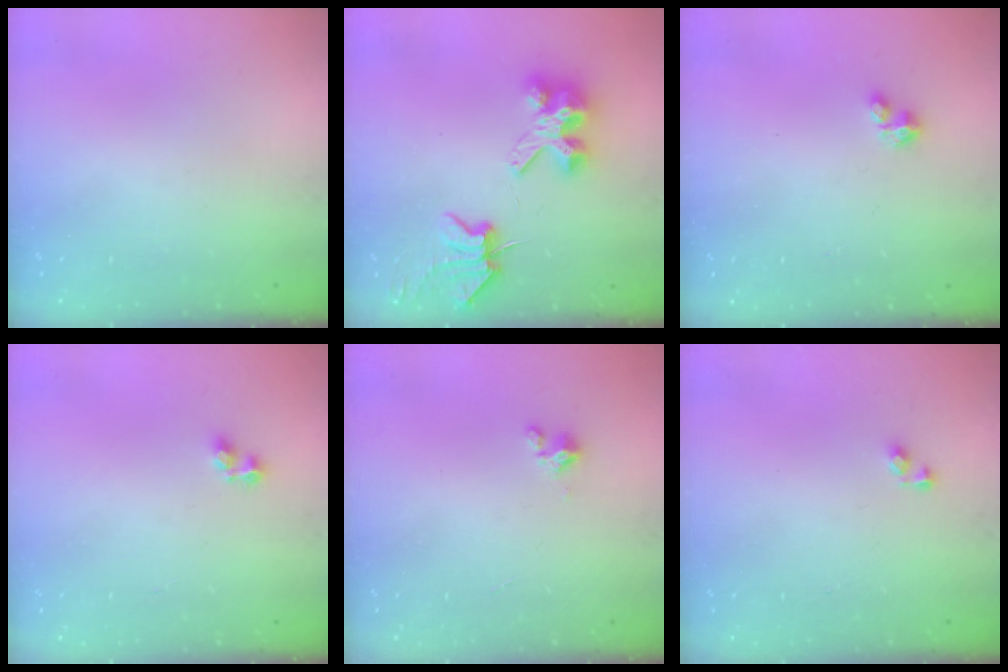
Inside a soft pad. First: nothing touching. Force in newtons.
{"total": 6.7, "press": 6.7, "slide": 0.9}
{"total": 1.6, "press": 1.6, "slide": 0.4}
{"total": 4.0, "press": 3.9, "slide": 0.5}
{"total": 0.9, "press": 0.9, "slide": 0.2}
{"total": 3.4, "press": 3.4, "slide": 0.2}